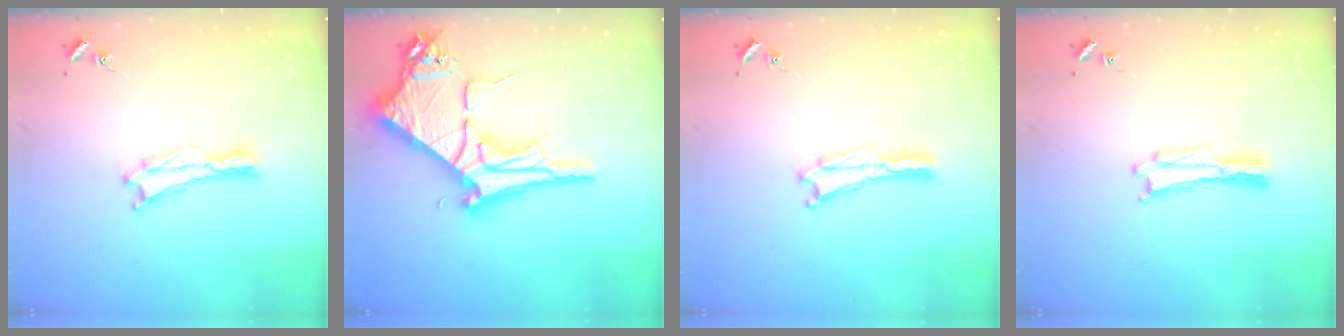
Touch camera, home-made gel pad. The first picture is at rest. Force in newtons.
{"total": 10.9, "press": 10.9, "slide": 1.1}
{"total": 0.0}
{"total": 0.0}